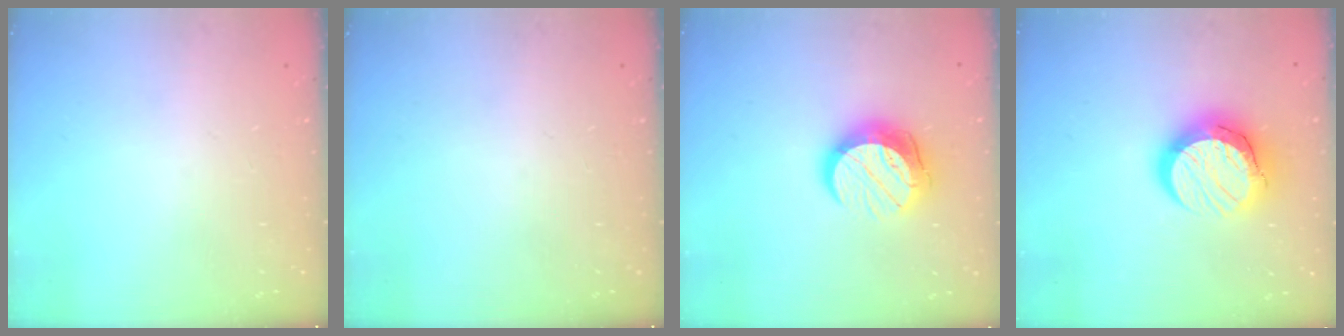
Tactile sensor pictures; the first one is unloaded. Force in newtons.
{"total": 0.0}
{"total": 13.1, "press": 13.1, "slide": 0.8}
{"total": 14.5, "press": 14.5, "slide": 0.9}